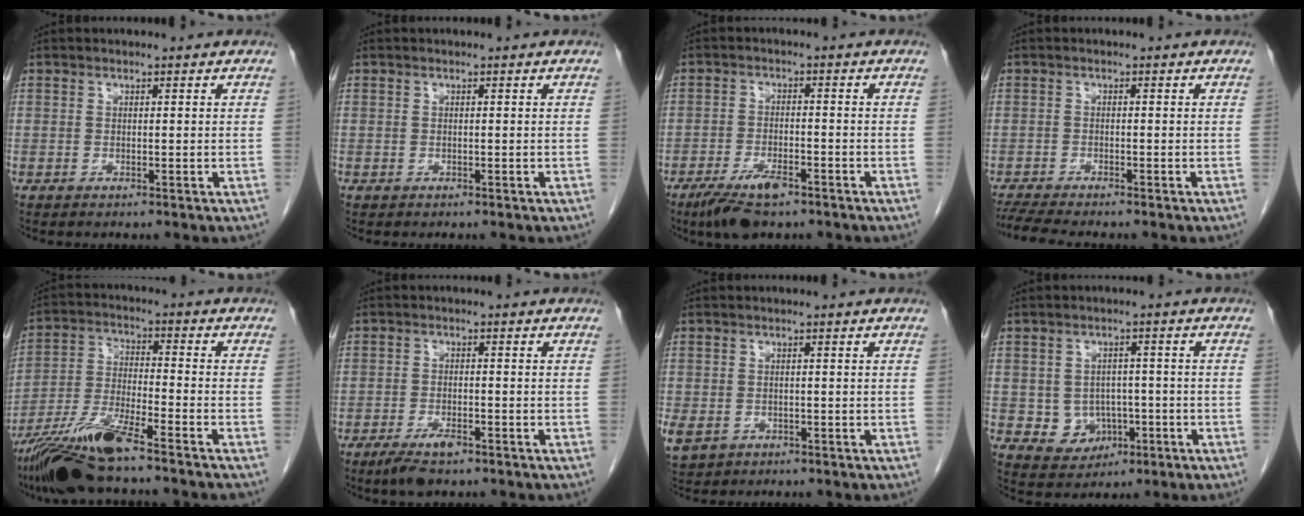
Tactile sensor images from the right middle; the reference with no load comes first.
{"total": 0.0}
{"total": 6.5, "force": [-4.5, 1.9, 4.3], "torque": [-0.088, -0.009, -0.076]}
{"total": 5.3, "force": [-4.8, -0.1, 2.3], "torque": [-0.042, -0.016, -0.081]}
{"total": 11.8, "force": [-9.1, 0.2, 7.5], "torque": [-0.154, -0.022, -0.167]}
{"total": 4.0, "force": [-2.8, 1.2, 2.7], "torque": [-0.056, -0.003, -0.046]}
{"total": 5.7, "force": [-2.3, 4.6, 2.3], "torque": [-0.068, -0.007, -0.030]}
{"total": 5.4, "force": [-1.2, 4.8, 2.2], "torque": [-0.027, 0.010, -0.002]}